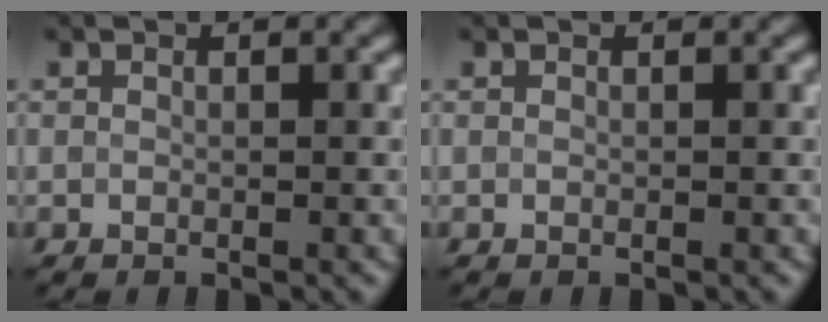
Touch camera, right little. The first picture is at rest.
{"total": 0.0}